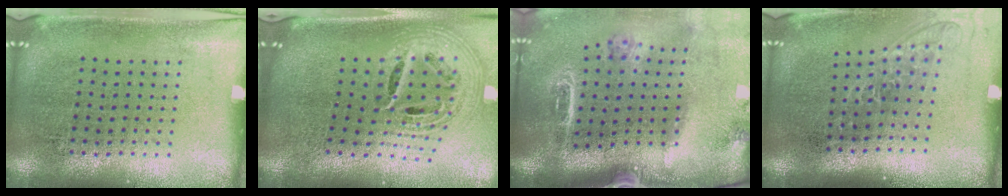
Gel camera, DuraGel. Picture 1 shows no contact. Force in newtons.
{"total": 2.7, "press": 1.8, "slide": 2.0}
{"total": 2.6, "press": 2.0, "slide": 1.7}
{"total": 1.3, "press": 1.0, "slide": 0.7}